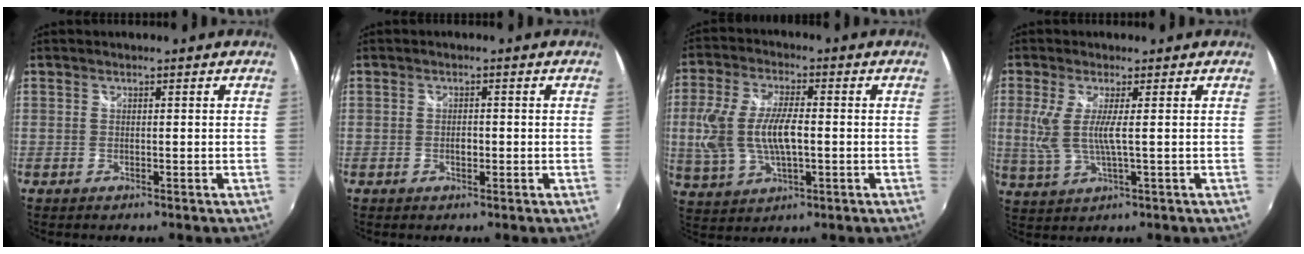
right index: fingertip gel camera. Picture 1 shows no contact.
{"total": 1.6, "force": [-0.4, 0.9, 1.2], "torque": [-0.021, 0.001, -0.008]}
{"total": 12.9, "force": [-0.7, 5.8, 11.5], "torque": [-0.245, 0.001, -0.008]}
{"total": 6.1, "force": [0.4, 0.5, 6.1], "torque": [-0.133, -0.011, 0.013]}